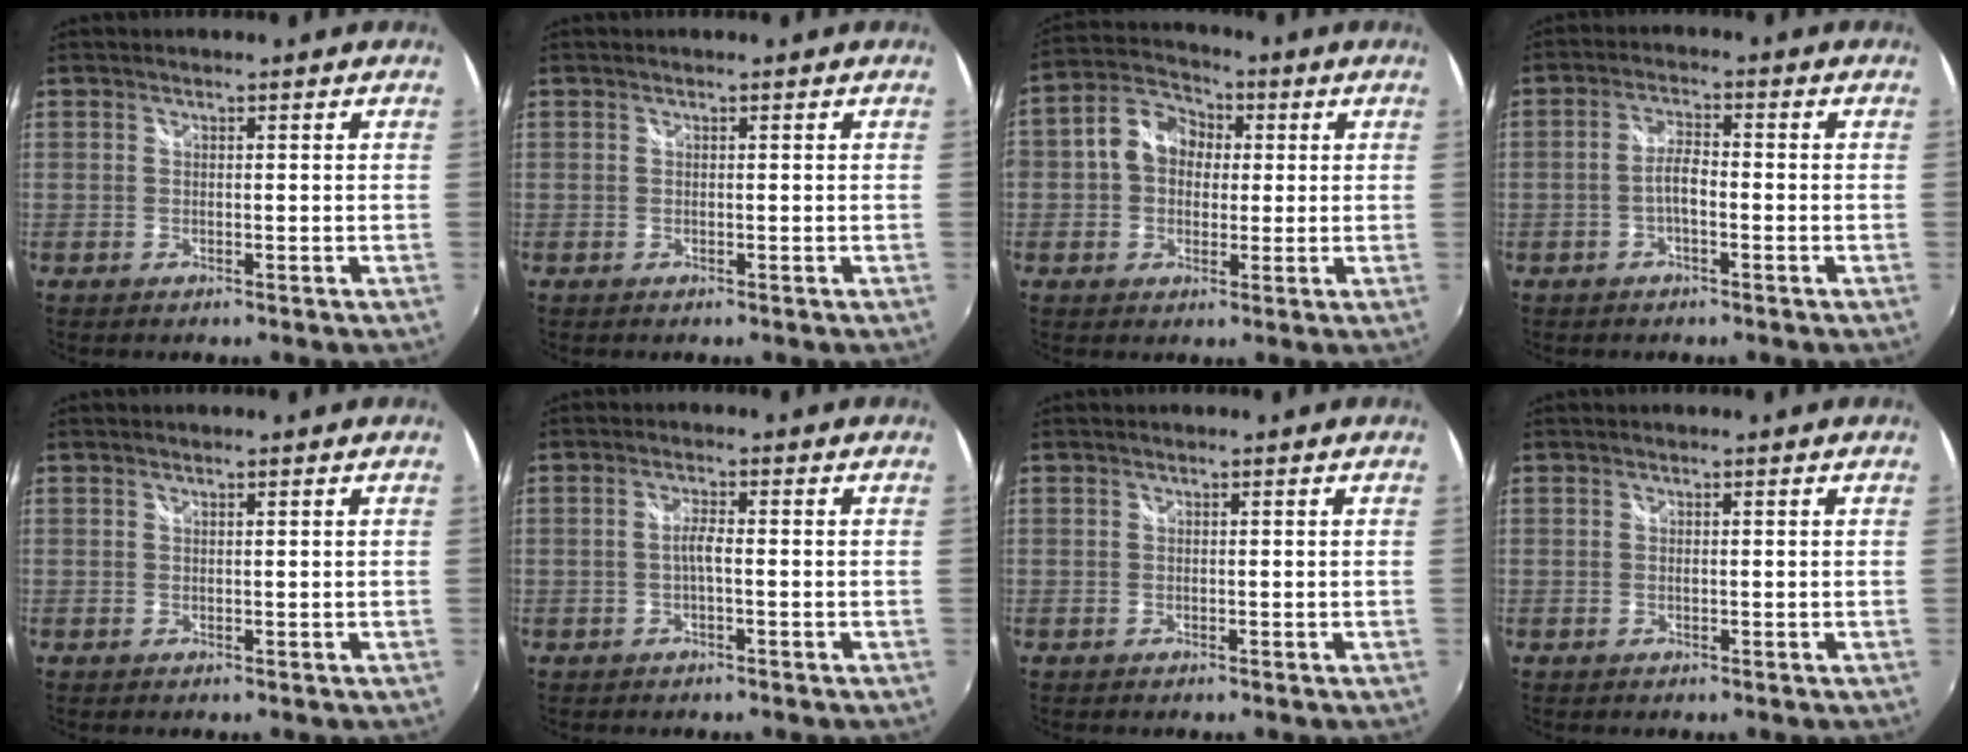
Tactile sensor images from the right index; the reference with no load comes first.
{"total": 0.0}
{"total": 8.8, "force": [0.7, 7.2, 5.0], "torque": [-0.111, 0.034, 0.004]}
{"total": 3.5, "force": [-1.3, 1.1, 3.0], "torque": [-0.064, 0.009, -0.027]}
{"total": 0.0}
{"total": 2.1, "force": [-0.6, 0.1, 2.0], "torque": [-0.038, 0.003, -0.013]}
{"total": 0.0}
{"total": 0.0}